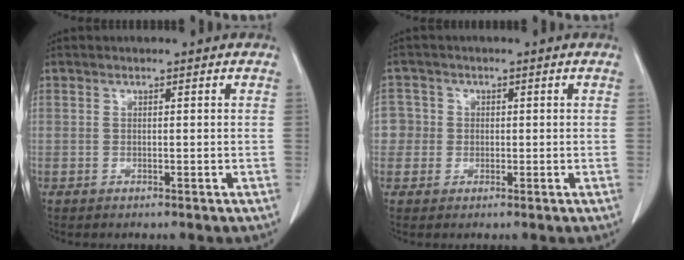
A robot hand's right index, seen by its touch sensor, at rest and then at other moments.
{"total": 3.2, "force": [0.0, 3.2, -0.1], "torque": [0.017, 0.012, -0.004]}